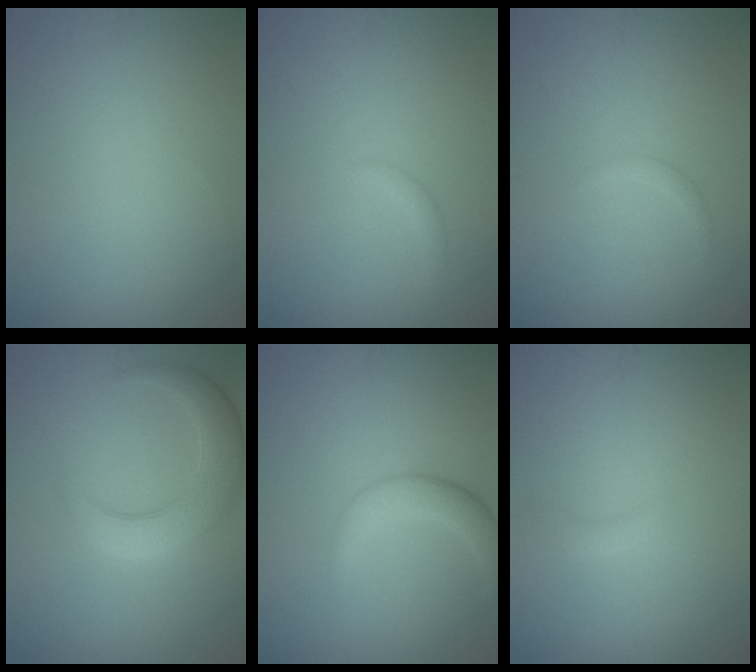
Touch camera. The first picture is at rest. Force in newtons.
{"total": 0.7, "press": 0.7, "slide": 0.1}
{"total": 0.6, "press": 0.6, "slide": 0.1}
{"total": 4.9, "press": 4.9, "slide": 0.5}
{"total": 2.6, "press": 2.6, "slide": 0.2}
{"total": 0.8, "press": 0.8, "slide": 0.1}